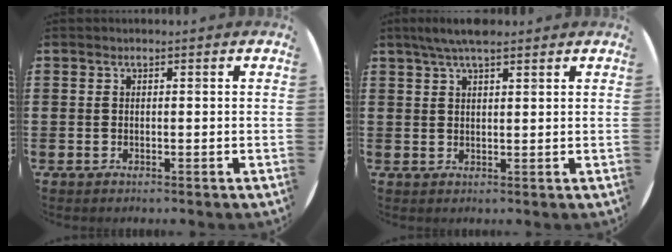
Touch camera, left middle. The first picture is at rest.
{"total": 3.7, "force": [2.9, 0.8, 2.1], "torque": [-0.046, 0.004, 0.052]}